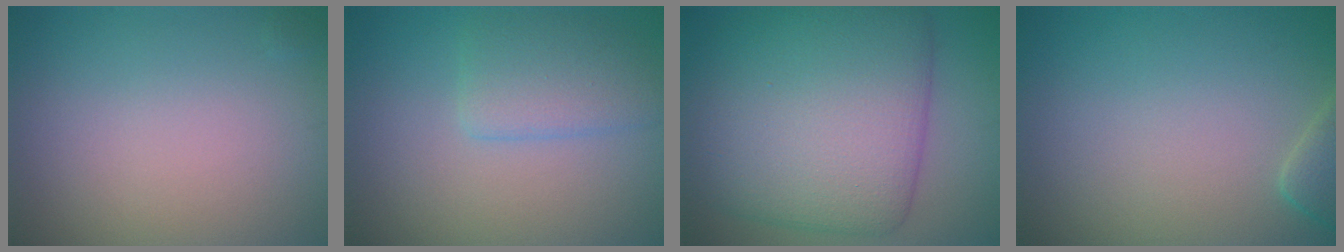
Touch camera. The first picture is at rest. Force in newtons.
{"total": 2.9, "press": 2.8, "slide": 0.3}
{"total": 11.1, "press": 11.1, "slide": 0.3}
{"total": 2.3, "press": 2.2, "slide": 0.4}